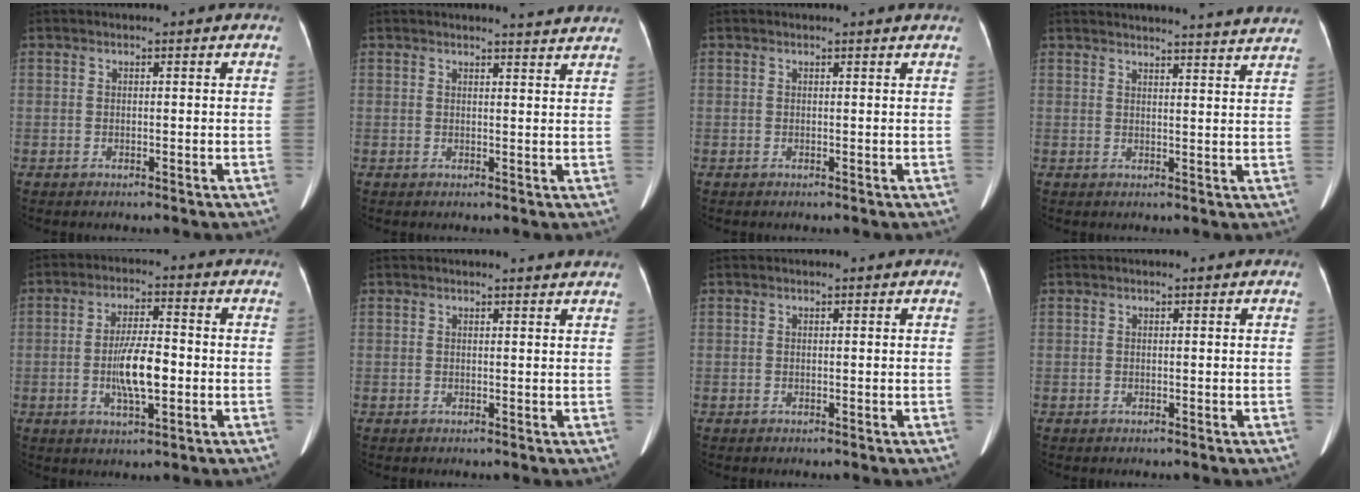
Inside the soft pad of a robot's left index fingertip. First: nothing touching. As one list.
[{"total": 4.5, "force": [4.3, -0.2, 0.9], "torque": [-0.018, -0.005, 0.038]}, {"total": 1.2, "force": [1.2, -0.2, 0.2], "torque": [-0.013, -0.003, 0.011]}, {"total": 19.9, "force": [19.3, 0.3, 4.9], "torque": [-0.061, -0.024, 0.223]}, {"total": 7.7, "force": [-1.4, 1.9, 7.3], "torque": [-0.141, 0.002, -0.026]}, {"total": 2.1, "force": [2.1, -0.3, 0.4], "torque": [-0.011, -0.004, 0.018]}, {"total": 0.0}, {"total": 0.0}]